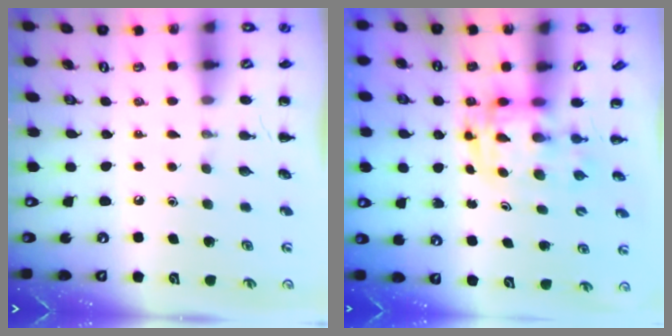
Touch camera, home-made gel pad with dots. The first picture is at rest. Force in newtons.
{"total": 2.8, "press": 2.8, "slide": 0.5}